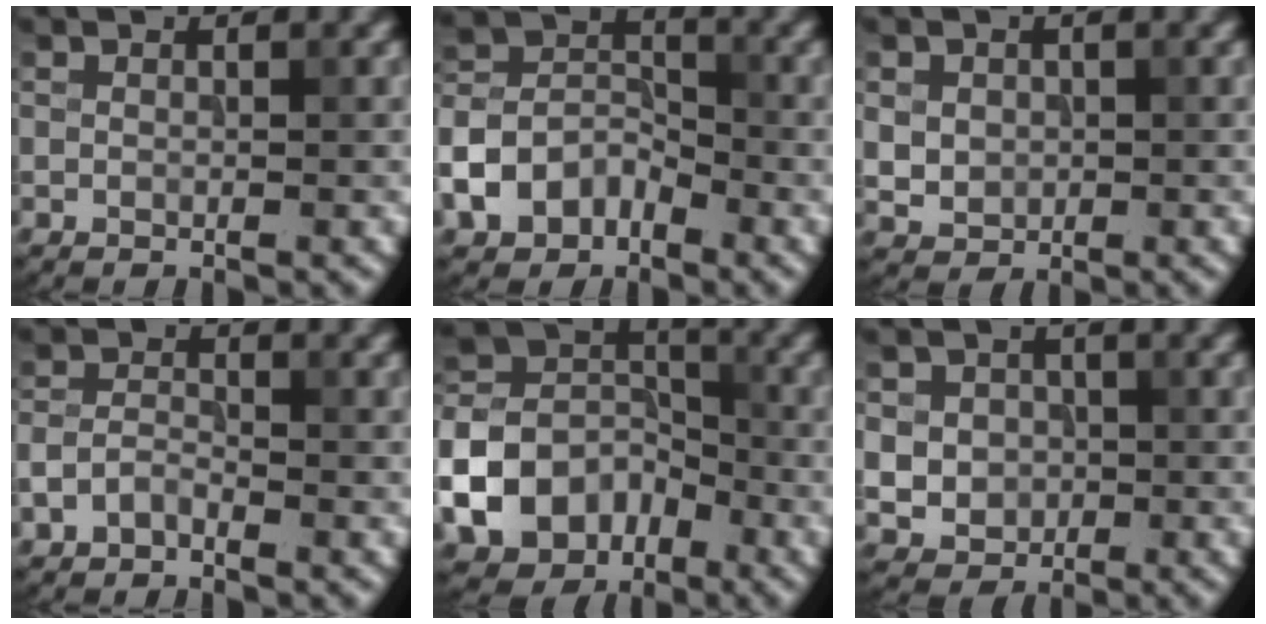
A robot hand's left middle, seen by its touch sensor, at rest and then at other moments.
{"total": 5.6, "force": [-3.0, 4.1, 2.4], "torque": [-0.050, 0.003, -0.065]}
{"total": 2.5, "force": [0.3, 2.2, 1.1], "torque": [-0.027, -0.004, 0.013]}
{"total": 1.6, "force": [-1.1, 0.8, 0.8], "torque": [-0.017, 0.006, -0.027]}
{"total": 8.9, "force": [-4.0, 6.8, 4.1], "torque": [-0.087, 0.002, -0.089]}
{"total": 4.9, "force": [0.3, 4.5, 2.1], "torque": [-0.032, 0.012, -0.006]}